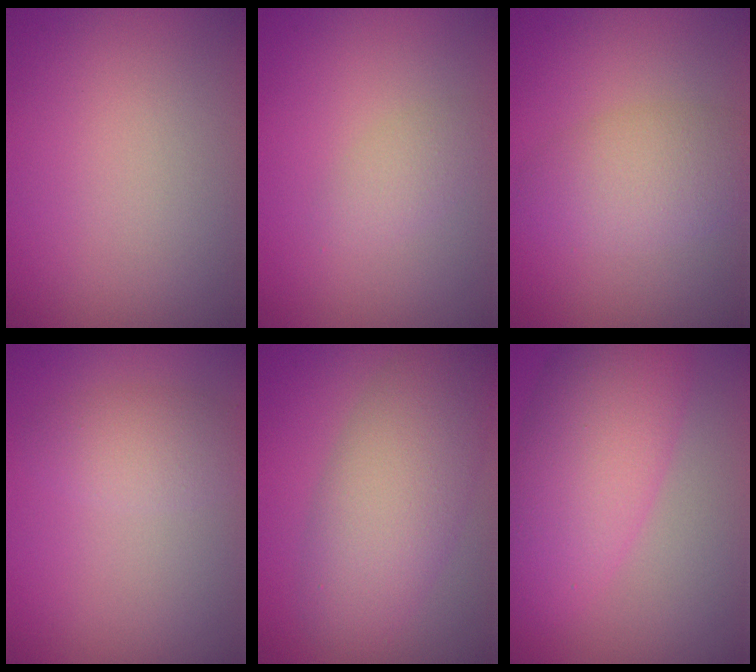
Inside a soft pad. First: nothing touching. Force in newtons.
{"total": 1.4, "press": 1.4, "slide": 0.1}
{"total": 3.8, "press": 3.8, "slide": 0.1}
{"total": 2.4, "press": 2.4, "slide": 0.1}
{"total": 6.7, "press": 6.7, "slide": 0.5}
{"total": 7.2, "press": 7.2, "slide": 0.3}